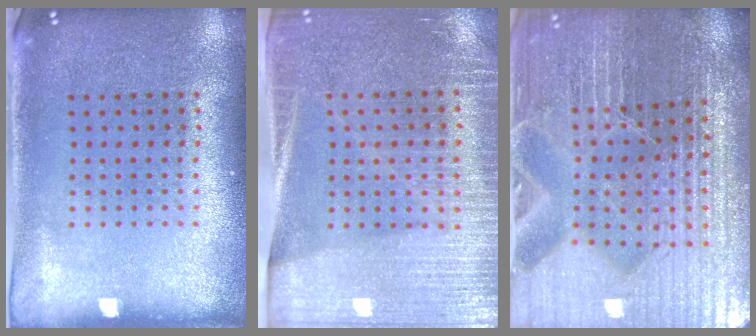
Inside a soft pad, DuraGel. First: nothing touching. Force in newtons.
{"total": 3.4, "press": 3.1, "slide": 1.4}
{"total": 5.1, "press": 4.9, "slide": 1.5}